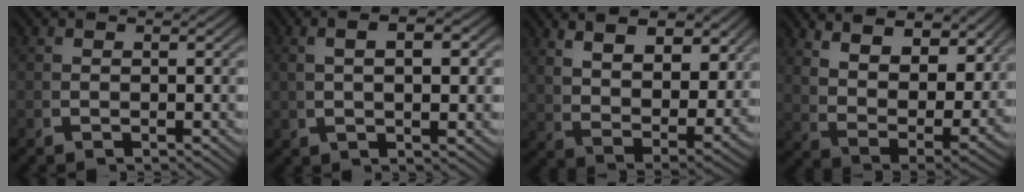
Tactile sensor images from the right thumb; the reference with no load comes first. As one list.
[{"total": 4.5, "force": [1.3, 1.2, 4.2], "torque": [-0.062, 0.015, 0.023]}, {"total": 10.3, "force": [3.0, 6.0, 7.8], "torque": [-0.145, -0.033, 0.071]}, {"total": 11.6, "force": [3.9, 6.8, 8.4], "torque": [-0.161, -0.030, 0.081]}]